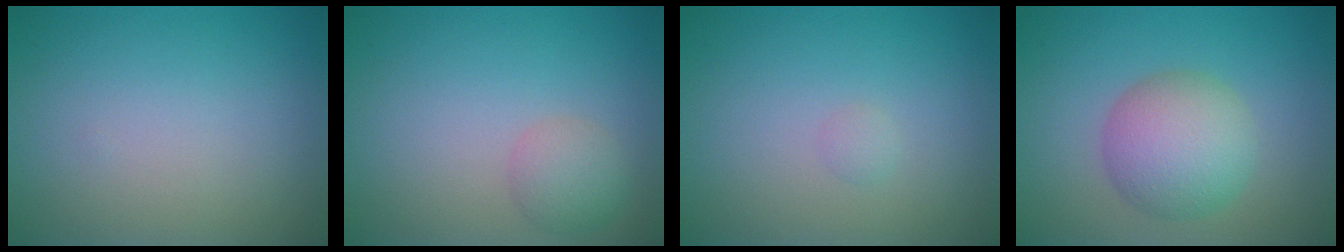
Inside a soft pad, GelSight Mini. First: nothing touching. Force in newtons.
{"total": 2.2, "press": 2.2, "slide": 0.1}
{"total": 0.6, "press": 0.6, "slide": 0.0}
{"total": 5.4, "press": 5.4, "slide": 0.1}